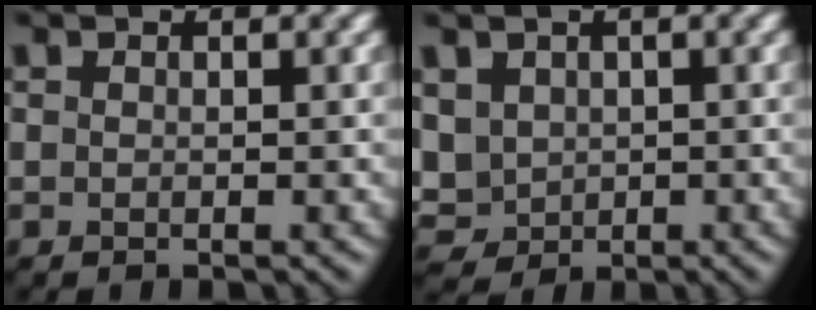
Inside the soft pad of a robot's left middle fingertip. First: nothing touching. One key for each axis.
{"total": 4.7, "fx": 0.5, "fy": 4.1, "fz": 2.2, "tx": -0.064, "ty": 0.015, "tz": 0.006}